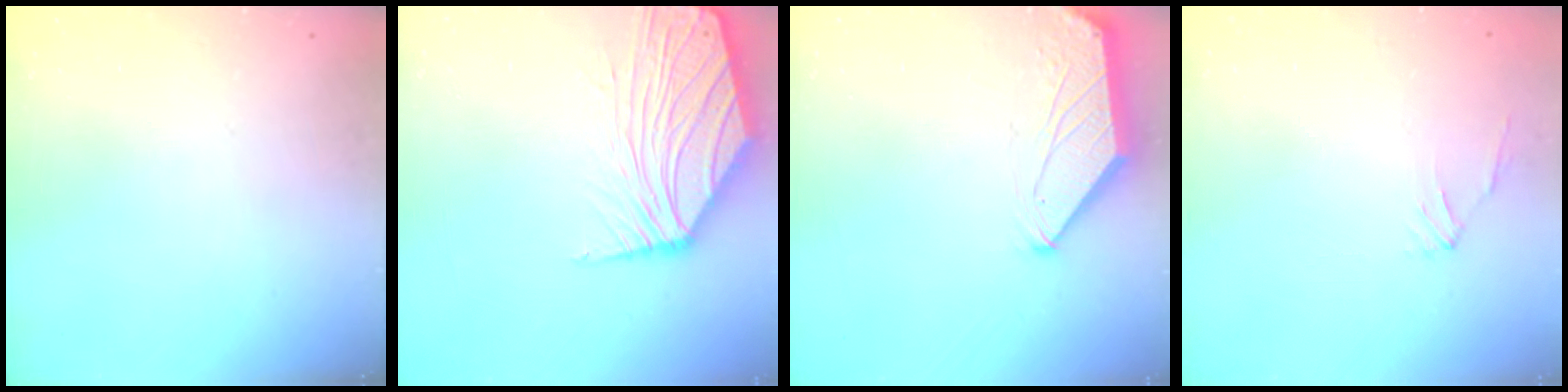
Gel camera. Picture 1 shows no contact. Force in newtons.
{"total": 9.1, "press": 8.9, "slide": 1.6}
{"total": 1.3, "press": 1.3, "slide": 0.3}
{"total": 1.0, "press": 0.8, "slide": 0.6}